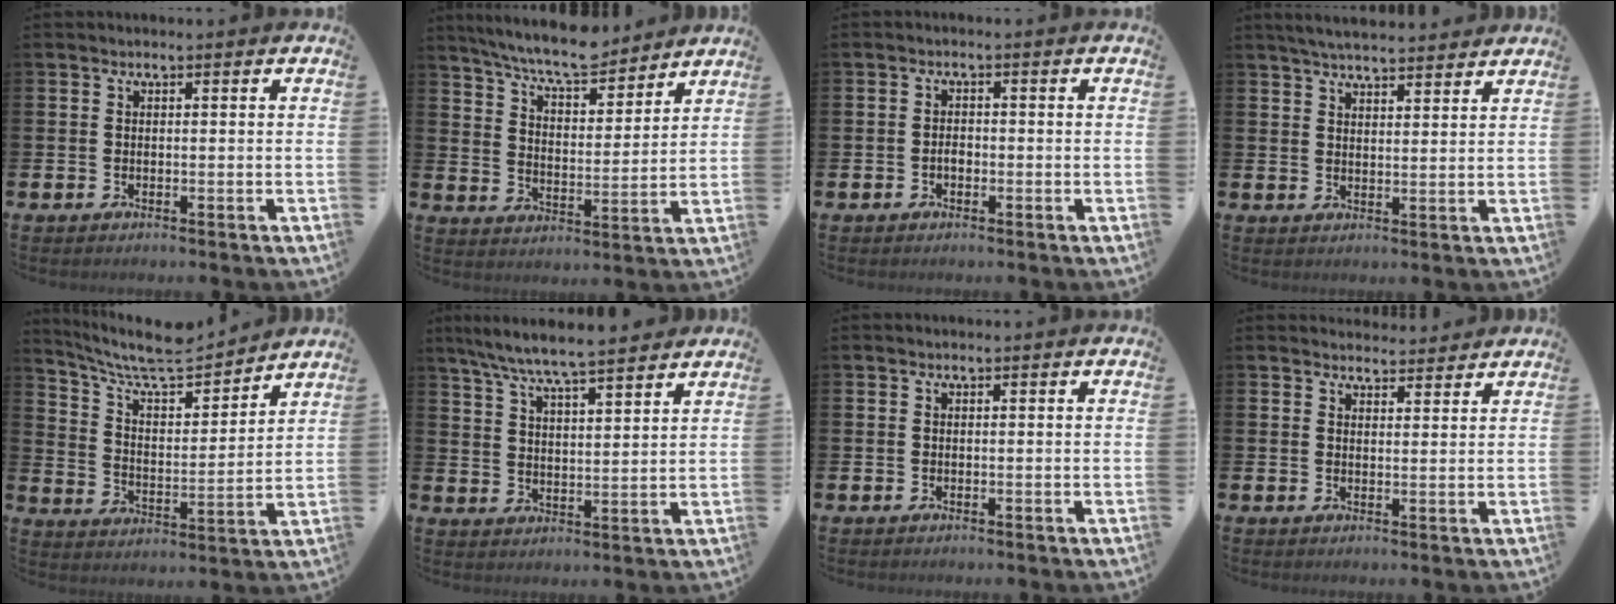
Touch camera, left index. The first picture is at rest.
{"total": 8.5, "force": [7.9, 1.1, 2.7], "torque": [-0.076, -0.046, 0.141]}
{"total": 1.5, "force": [-0.5, 0.9, 1.0], "torque": [-0.013, -0.001, -0.012]}
{"total": 4.6, "force": [4.5, 0.5, 0.8], "torque": [-0.022, -0.019, 0.082]}
{"total": 8.8, "force": [8.2, 1.7, 2.7], "torque": [-0.085, -0.062, 0.141]}
{"total": 7.4, "force": [7.1, 0.2, 2.2], "torque": [-0.068, -0.036, 0.127]}
{"total": 0.0}
{"total": 2.9, "force": [2.8, 0.5, -0.2], "torque": [0.009, -0.019, 0.049]}